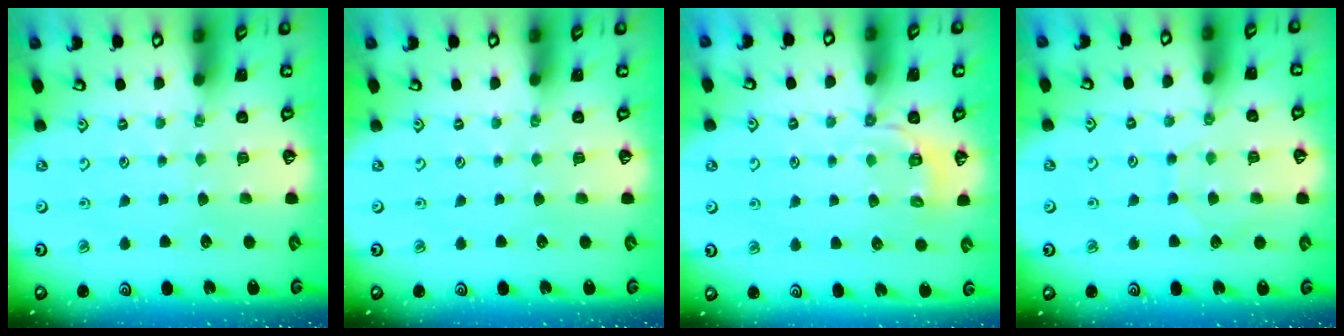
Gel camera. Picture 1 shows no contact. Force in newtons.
{"total": 0.0}
{"total": 3.8, "press": 3.5, "slide": 1.5}
{"total": 6.2, "press": 6.2, "slide": 0.6}